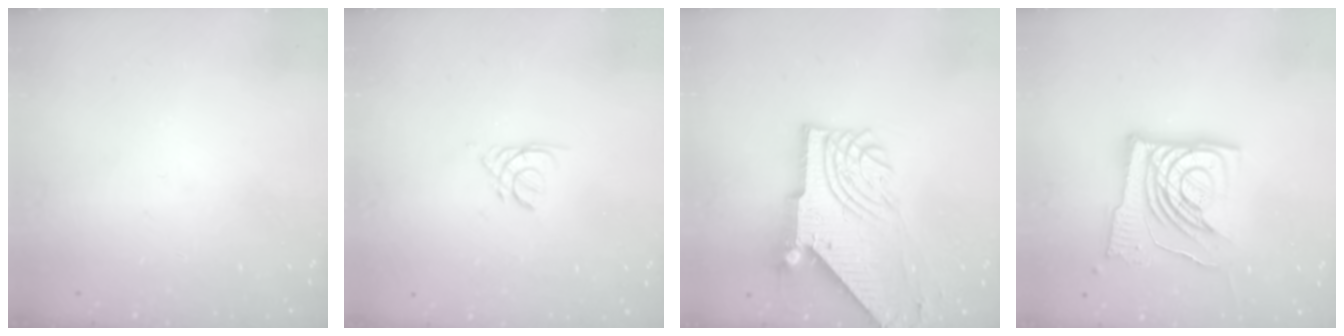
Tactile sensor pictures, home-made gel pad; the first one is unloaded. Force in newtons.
{"total": 2.2, "press": 2.2, "slide": 0.4}
{"total": 14.3, "press": 14.3, "slide": 1.5}
{"total": 15.6, "press": 15.5, "slide": 1.6}